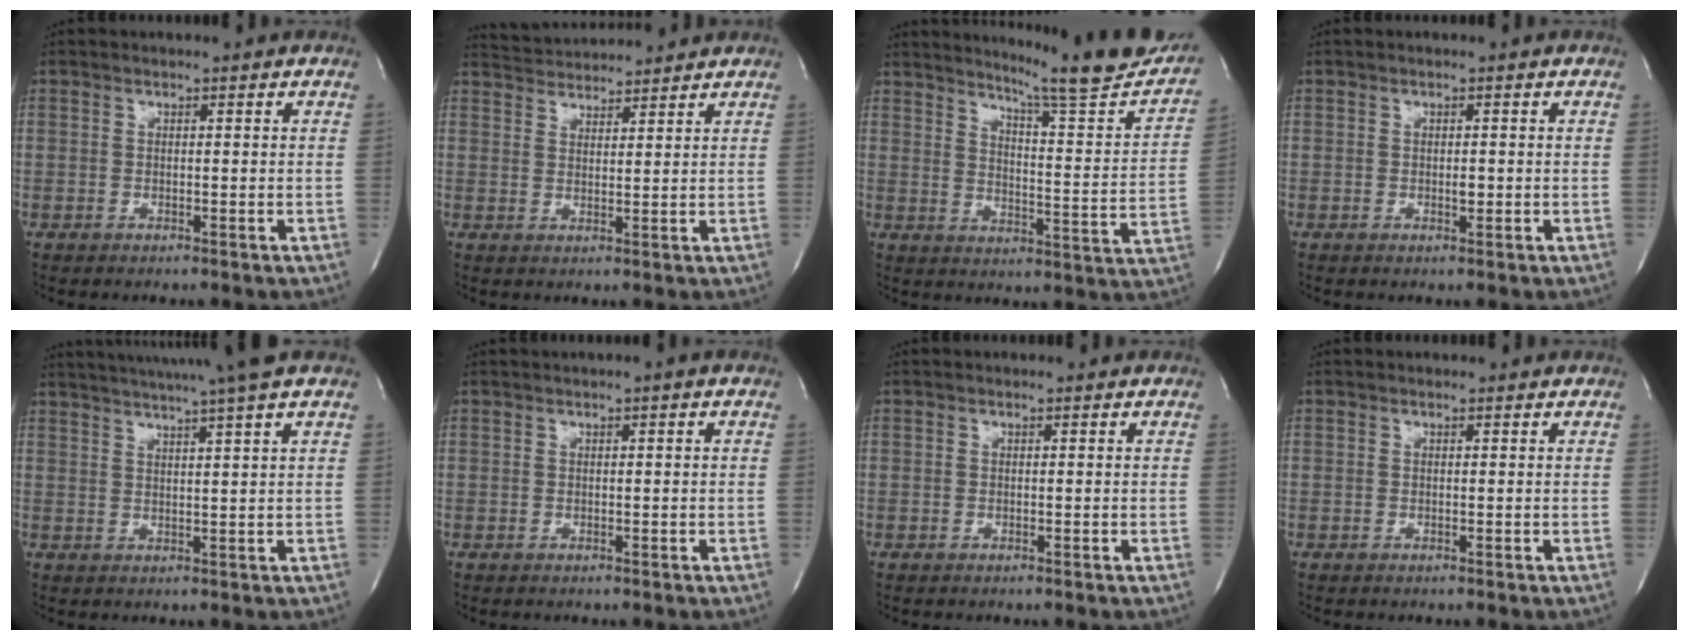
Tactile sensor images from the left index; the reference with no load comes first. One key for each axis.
{"total": 6.3, "fx": 6.2, "fy": 0.3, "fz": 0.5, "tx": -0.018, "ty": 0.025, "tz": 0.102}
{"total": 18.8, "fx": 17.2, "fy": 0.2, "fz": 7.4, "tx": -0.108, "ty": -0.082, "tz": 0.213}
{"total": 0.9, "fx": -0.1, "fy": 0.4, "fz": 0.8, "tx": -0.013, "ty": 0.000, "tz": 0.000}
{"total": 12.2, "fx": 10.3, "fy": -1.8, "fz": 6.2, "tx": -0.107, "ty": -0.002, "tz": 0.138}
{"total": 0.8, "fx": 0.3, "fy": -0.1, "fz": 0.7, "tx": -0.014, "ty": 0.003, "tz": 0.006}
{"total": 0.0}
{"total": 0.8, "fx": 0.8, "fy": 0.2, "fz": 0.0, "tx": -0.008, "ty": 0.008, "tz": 0.011}